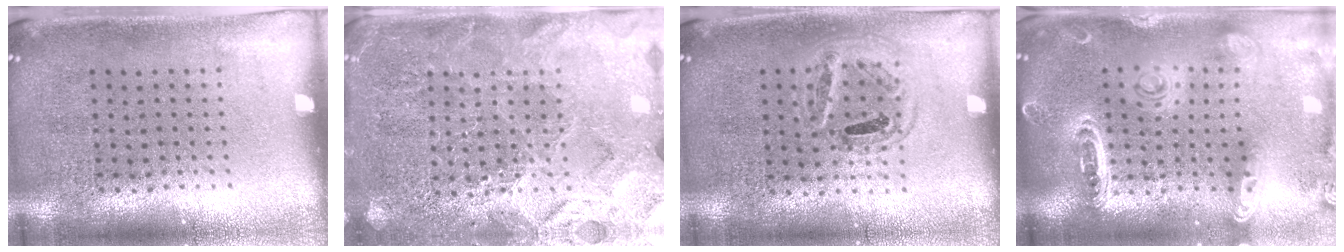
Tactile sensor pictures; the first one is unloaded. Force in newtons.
{"total": 3.6, "press": 3.5, "slide": 1.0}
{"total": 0.8, "press": 0.8, "slide": 0.2}
{"total": 1.5, "press": 1.5, "slide": 0.1}